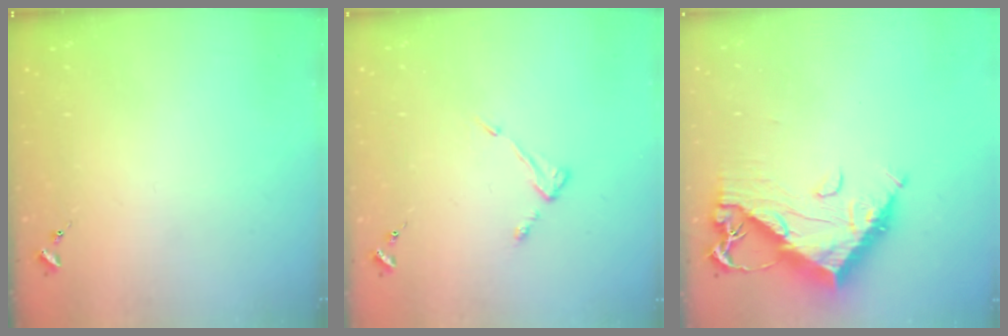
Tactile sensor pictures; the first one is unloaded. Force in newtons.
{"total": 5.2, "press": 5.1, "slide": 0.6}
{"total": 13.6, "press": 13.6, "slide": 1.1}